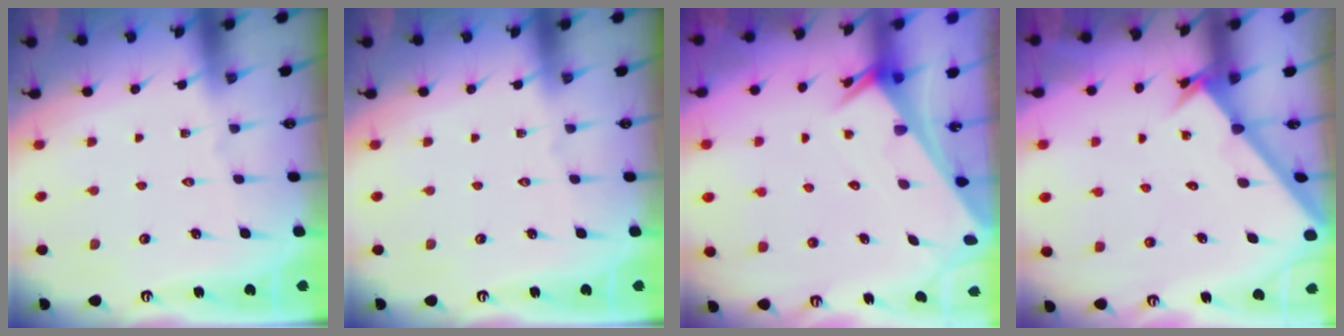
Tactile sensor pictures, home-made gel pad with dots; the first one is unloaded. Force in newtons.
{"total": 0.0}
{"total": 2.7, "press": 2.7, "slide": 0.1}
{"total": 1.9, "press": 1.9, "slide": 0.2}